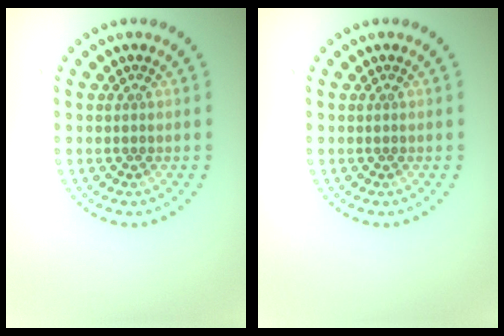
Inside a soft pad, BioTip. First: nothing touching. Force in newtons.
{"total": 0.0}